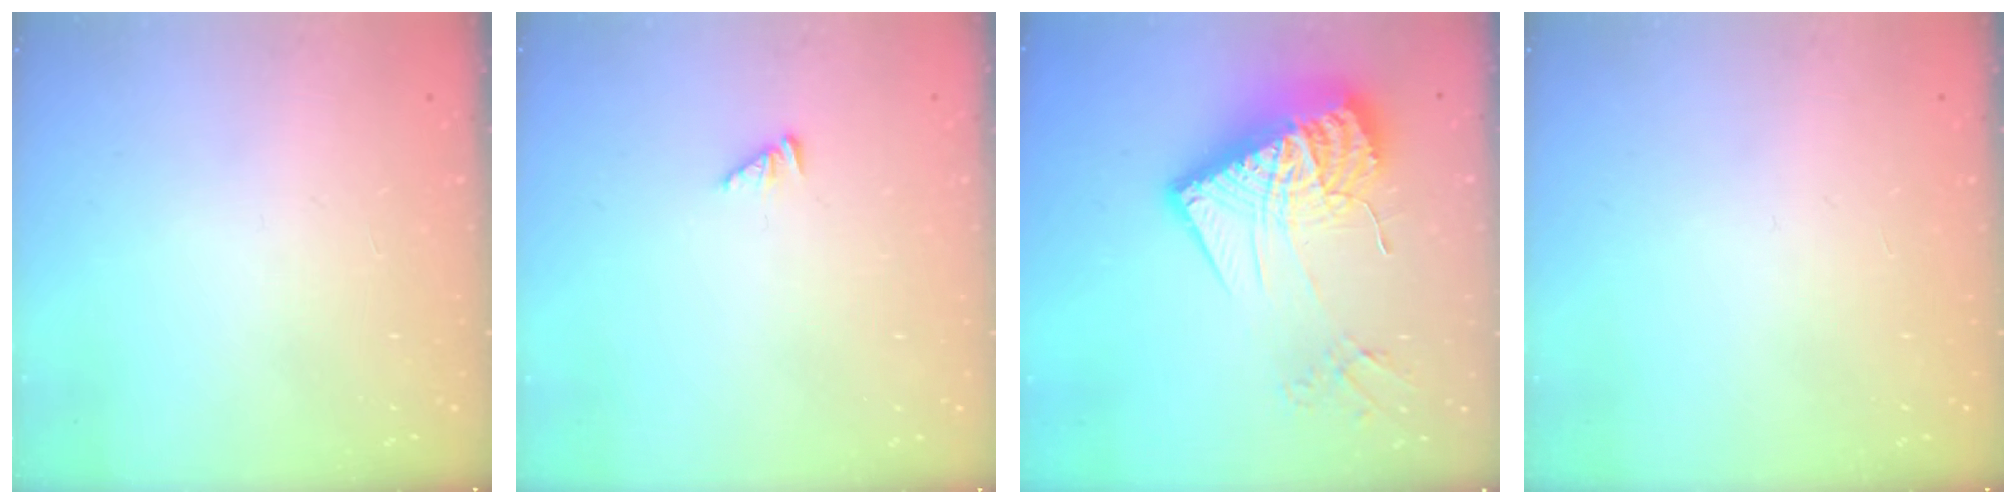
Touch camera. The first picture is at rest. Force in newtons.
{"total": 2.2, "press": 2.1, "slide": 0.4}
{"total": 23.4, "press": 23.3, "slide": 1.8}
{"total": 0.0}